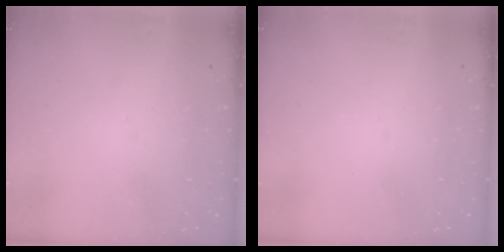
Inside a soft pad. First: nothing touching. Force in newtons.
{"total": 0.0}